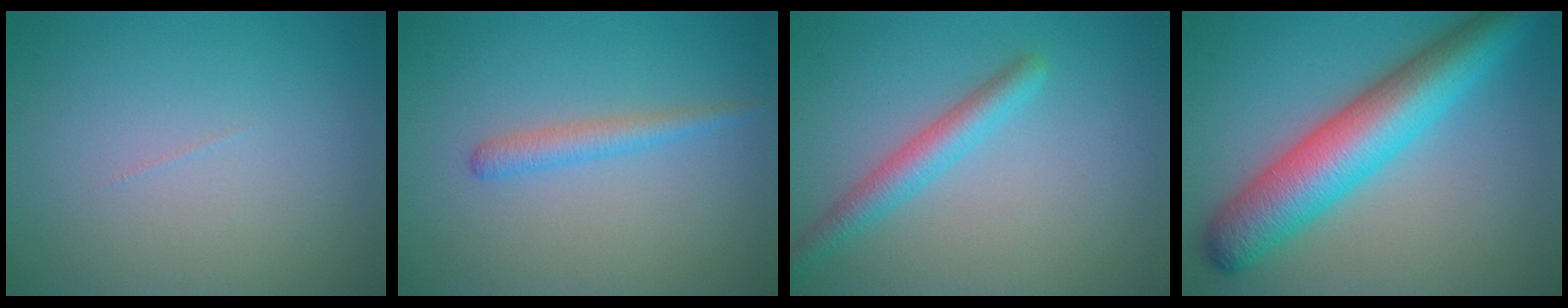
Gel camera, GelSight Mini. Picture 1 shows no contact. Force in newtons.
{"total": 1.8, "press": 1.8, "slide": 0.1}
{"total": 2.9, "press": 2.9, "slide": 0.2}
{"total": 8.9, "press": 8.9, "slide": 0.2}